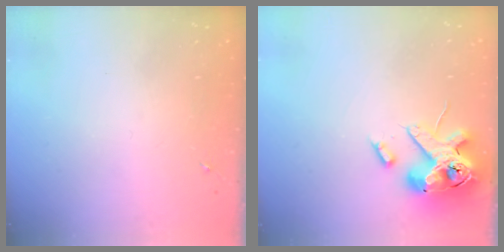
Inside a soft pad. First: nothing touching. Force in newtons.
{"total": 15.9, "press": 15.7, "slide": 2.7}